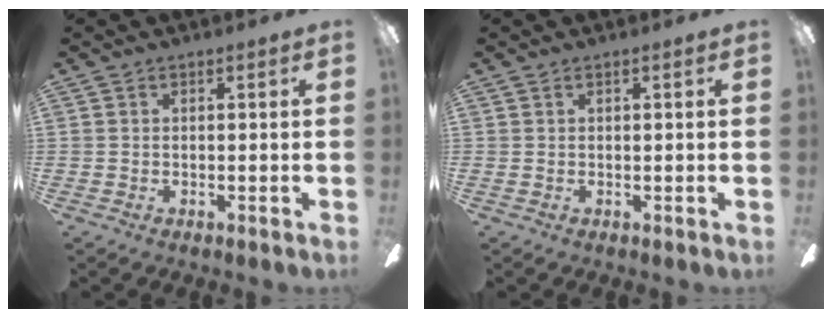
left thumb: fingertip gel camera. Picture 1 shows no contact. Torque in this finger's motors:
{"motor_torque": [0.02, 0.04, 0.07, 0.18, -0.01]}